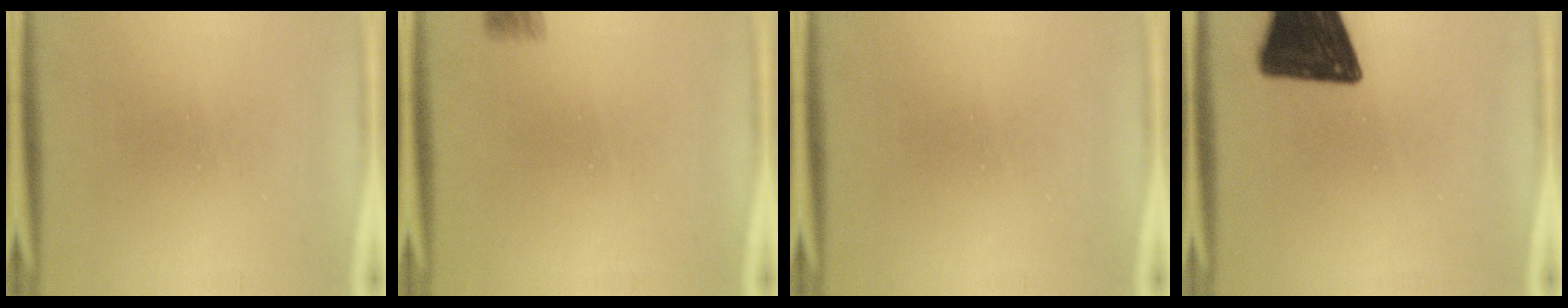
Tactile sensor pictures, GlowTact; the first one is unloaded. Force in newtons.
{"total": 2.1}
{"total": 0.0}
{"total": 17.0}